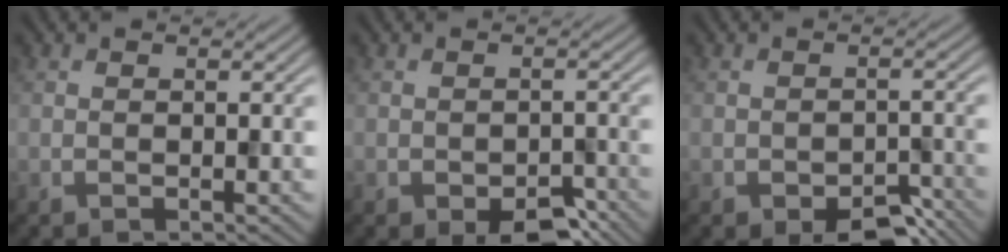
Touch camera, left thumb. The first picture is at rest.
{"total": 4.5, "force": [-2.9, 2.0, 2.8], "torque": [-0.039, -0.005, -0.038]}
{"total": 5.1, "force": [-3.4, 2.3, 3.1], "torque": [-0.043, -0.003, -0.045]}